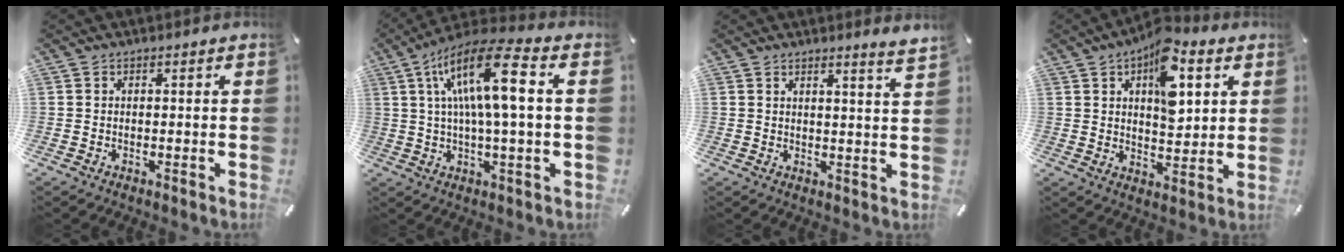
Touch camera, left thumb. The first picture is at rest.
{"total": 16.1, "force": [3.8, 3.1, 15.3], "torque": [-0.297, -0.001, 0.051]}
{"total": 3.5, "force": [3.0, -0.7, 1.5], "torque": [-0.028, -0.025, 0.051]}
{"total": 13.6, "force": [6.0, 7.5, 9.6], "torque": [-0.125, -0.021, 0.098]}